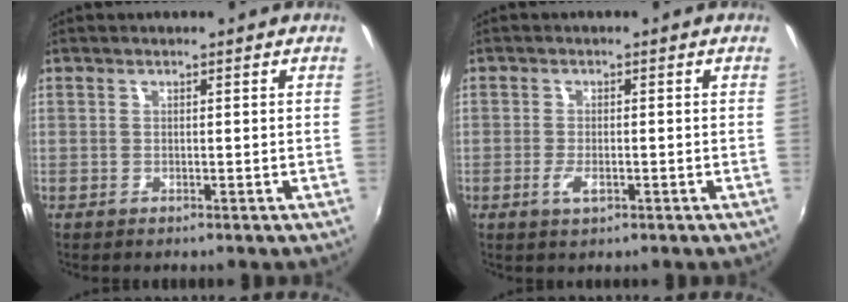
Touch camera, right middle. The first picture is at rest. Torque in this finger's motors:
{"motor_torque": [0.72, -0.51, 0.22, 0.07]}